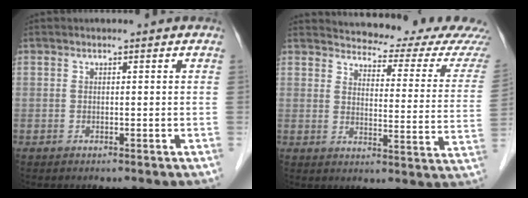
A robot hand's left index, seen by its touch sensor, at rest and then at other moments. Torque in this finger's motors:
{"motor_torque": [0.37, -0.74, 0.05, 0.01]}